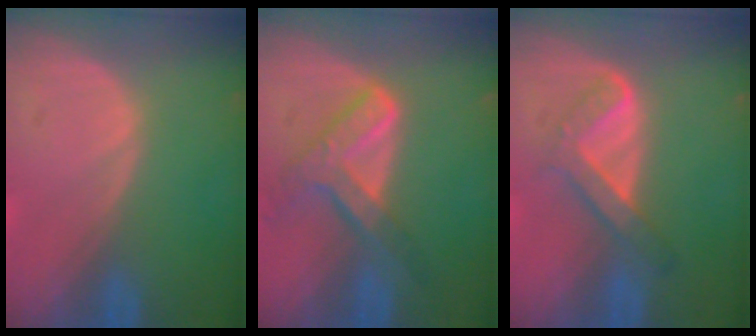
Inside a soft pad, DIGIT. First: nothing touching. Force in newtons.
{"total": 7.5, "press": 6.2, "slide": 4.2}
{"total": 4.8, "press": 4.8, "slide": 0.9}